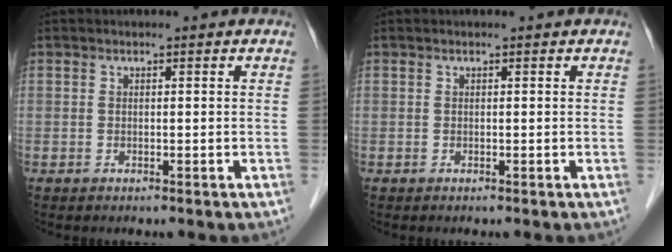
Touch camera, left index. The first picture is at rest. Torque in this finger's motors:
{"motor_torque": [0.00, 0.00, 0.00, 0.00]}